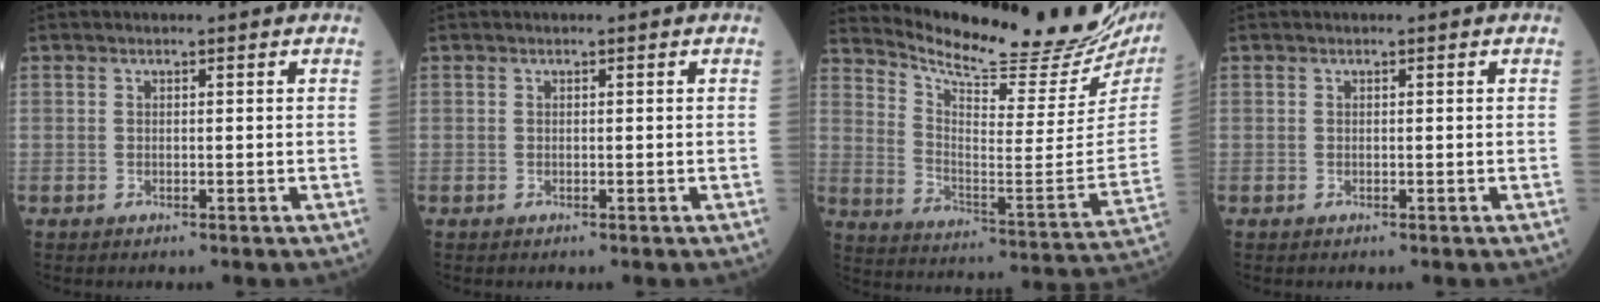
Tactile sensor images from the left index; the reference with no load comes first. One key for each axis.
{"total": 0.0}
{"total": 25.4, "fx": 23.4, "fy": 2.9, "fz": 9.4, "tx": -0.161, "ty": -0.101, "tz": 0.315}
{"total": 0.0}